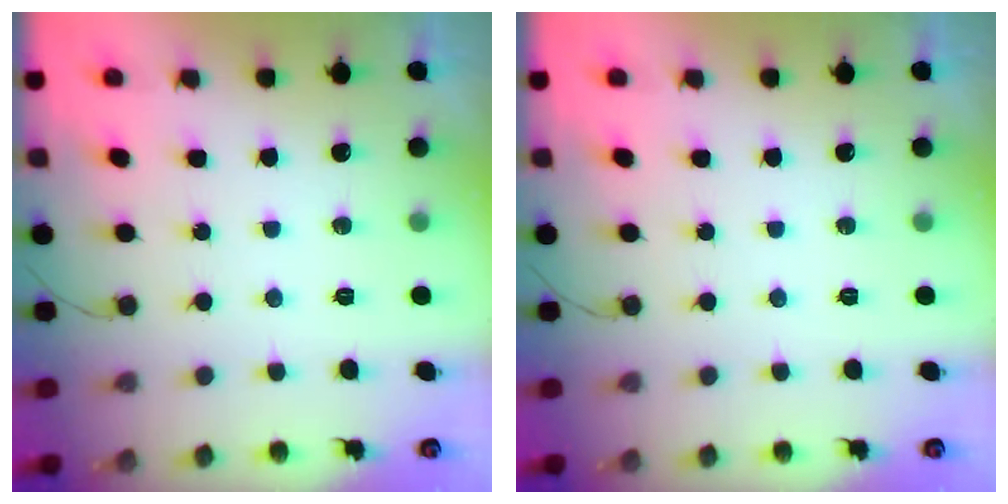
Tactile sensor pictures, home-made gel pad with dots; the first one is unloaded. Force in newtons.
{"total": 0.0}